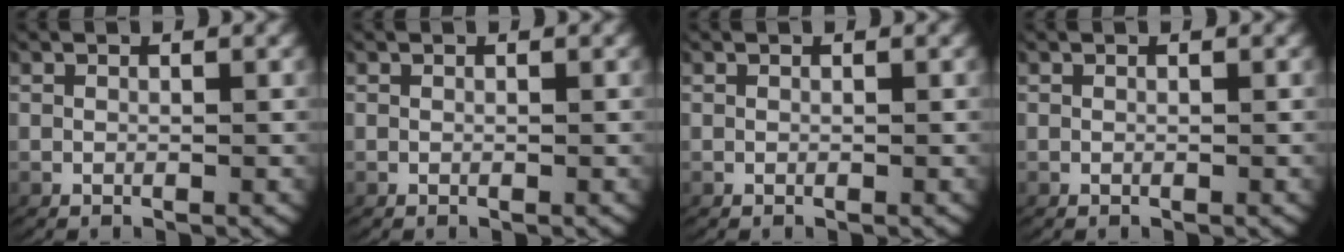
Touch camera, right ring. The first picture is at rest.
{"total": 0.0}
{"total": 0.0}
{"total": 0.0}